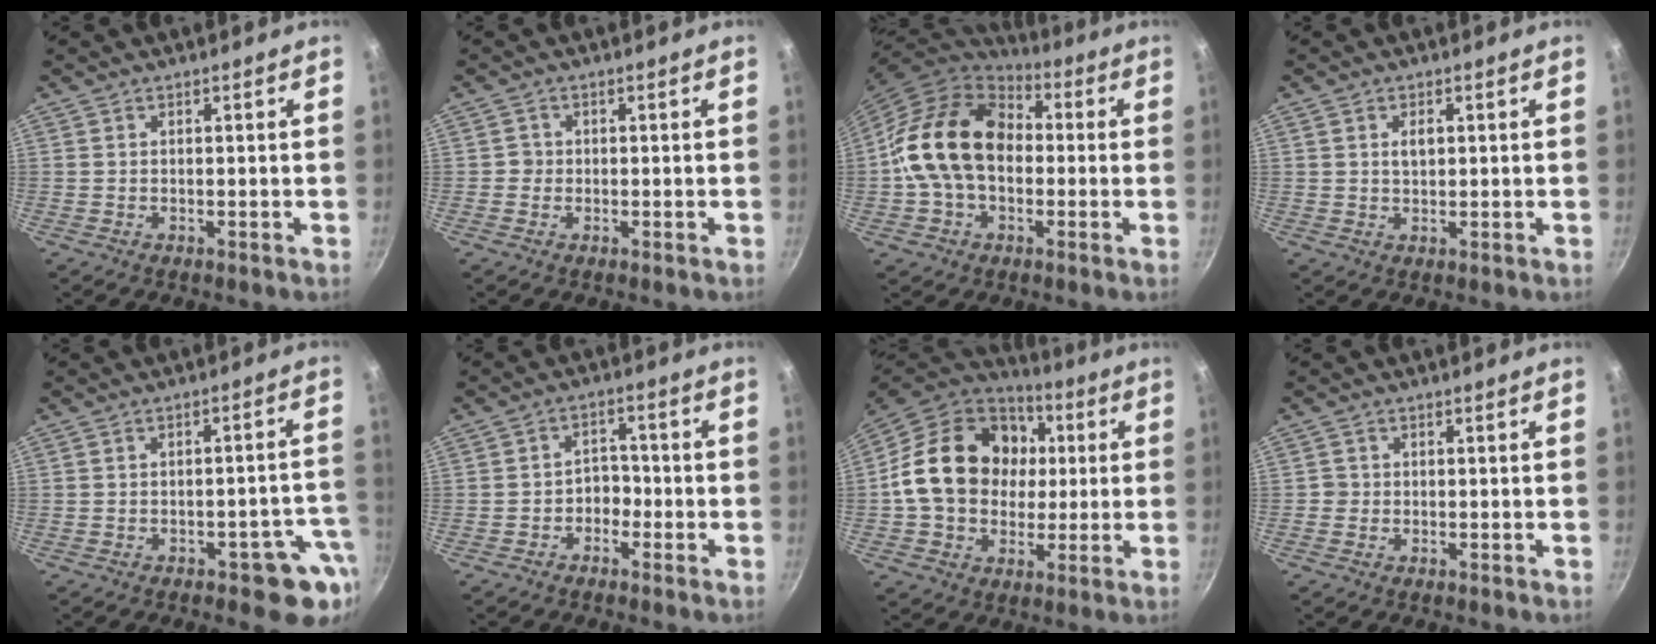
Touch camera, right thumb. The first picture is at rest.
{"total": 1.4, "force": [-0.3, 1.3, 0.2], "torque": [0.005, 0.002, -0.009]}
{"total": 18.3, "force": [0.1, 13.4, 12.4], "torque": [-0.193, 0.038, -0.010]}
{"total": 2.5, "force": [0.6, 1.6, 1.9], "torque": [-0.024, 0.001, 0.011]}
{"total": 7.9, "force": [-3.7, 4.0, 5.7], "torque": [-0.010, 0.043, -0.039]}
{"total": 3.7, "force": [-1.8, 2.7, 1.7], "torque": [0.004, 0.026, -0.033]}
{"total": 22.8, "force": [2.4, 18.0, 13.8], "torque": [-0.218, 0.027, 0.035]}
{"total": 1.2, "force": [-0.3, 1.2, 0.2], "torque": [0.002, 0.004, -0.008]}